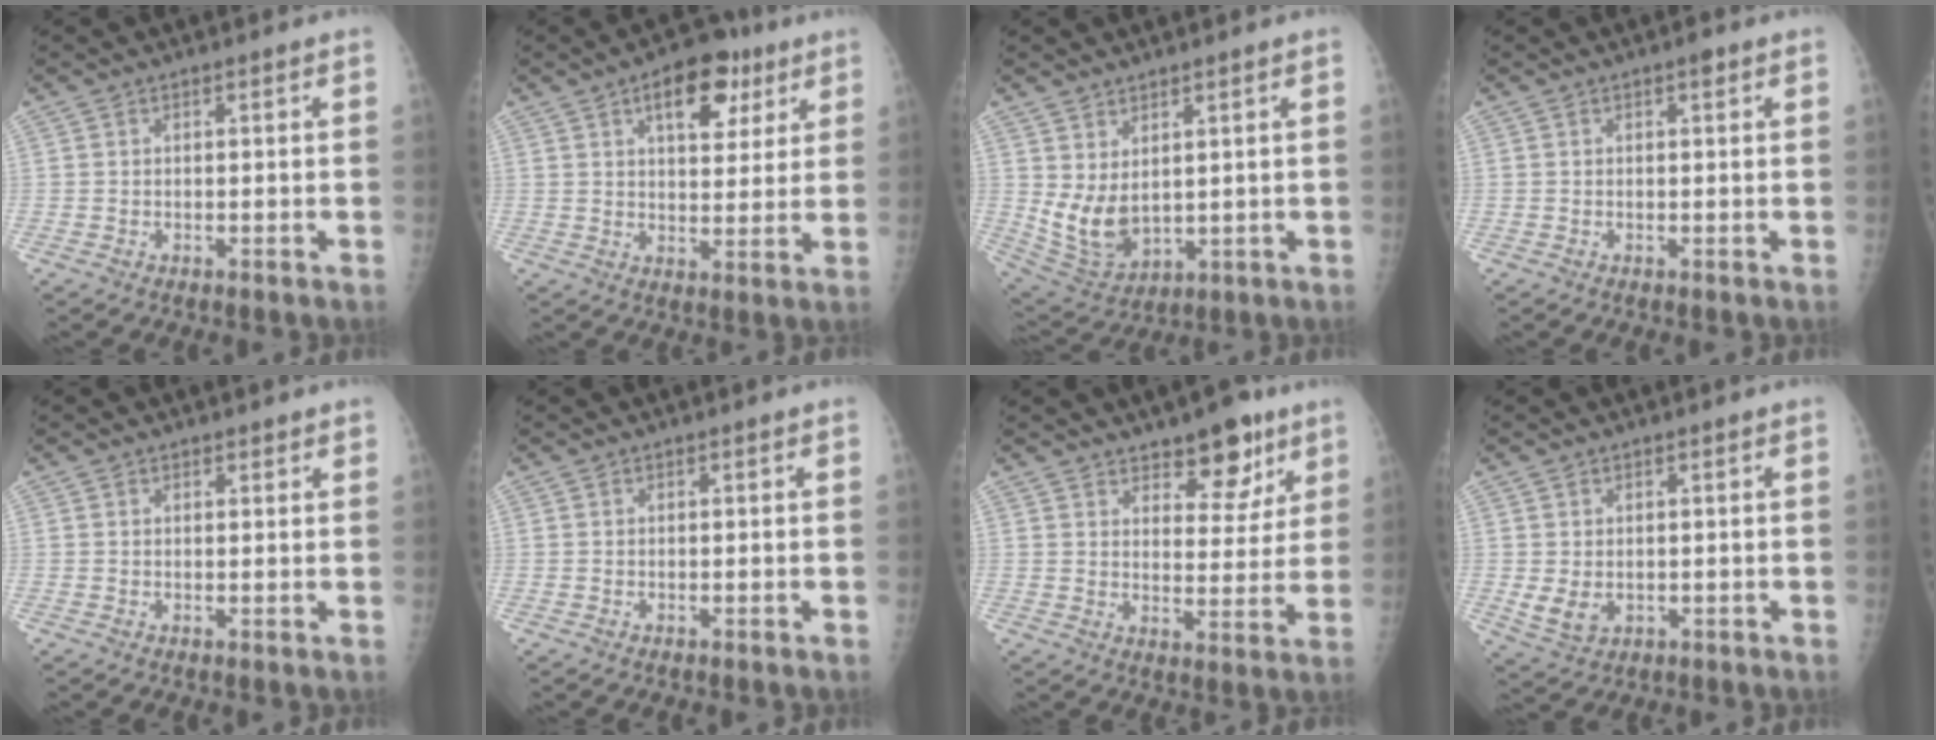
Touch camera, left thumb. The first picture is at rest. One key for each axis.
{"total": 11.2, "fx": 5.7, "fy": 6.0, "fz": 7.6, "tx": -0.076, "ty": -0.015, "tz": 0.080}
{"total": 8.9, "fx": 2.5, "fy": 5.4, "fz": 6.6, "tx": -0.112, "ty": -0.029, "tz": 0.070}
{"total": 1.2, "fx": 0.7, "fy": 0.4, "fz": 0.9, "tx": -0.010, "ty": 0.000, "tz": 0.008}
{"total": 1.5, "fx": 1.2, "fy": 0.8, "fz": 0.3, "tx": 0.013, "ty": -0.007, "tz": 0.011}
{"total": 0.0}
{"total": 10.2, "fx": 6.9, "fy": 4.9, "fz": 5.8, "tx": -0.042, "ty": -0.042, "tz": 0.102}
{"total": 4.0, "fx": 0.1, "fy": 3.1, "fz": 2.5, "tx": -0.038, "ty": -0.011, "tz": 0.015}